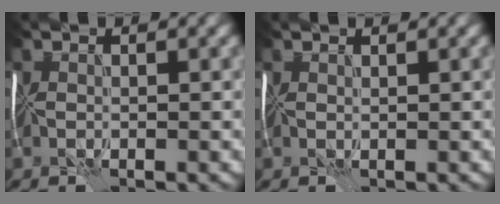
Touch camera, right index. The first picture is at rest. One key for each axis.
{"total": 1.0, "fx": 0.9, "fy": 0.2, "fz": 0.3, "tx": -0.004, "ty": 0.004, "tz": 0.014}